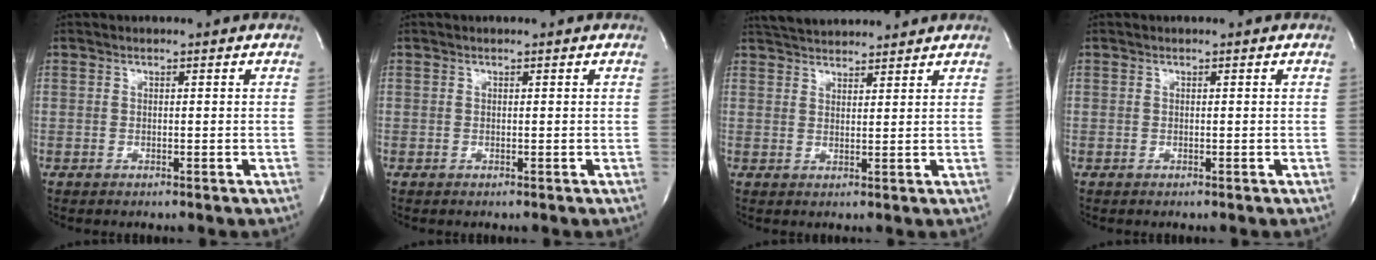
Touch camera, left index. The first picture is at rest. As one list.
[{"total": 0.0}, {"total": 8.6, "force": [8.1, 1.6, 2.5], "torque": [-0.050, 0.026, 0.125]}, {"total": 0.0}]